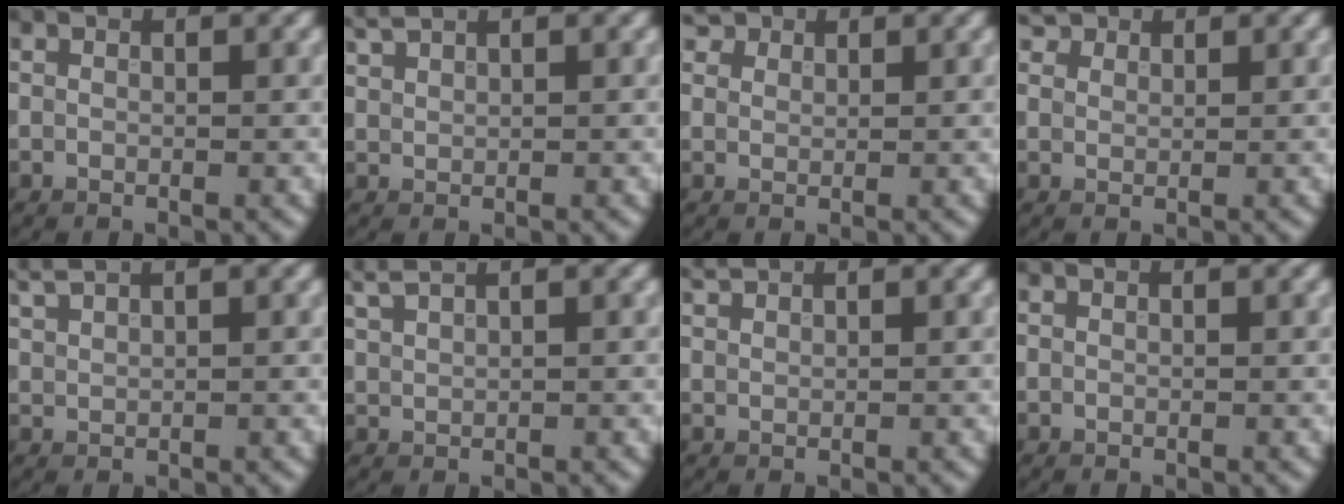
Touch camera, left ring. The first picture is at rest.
{"total": 1.6, "force": [1.5, 0.2, 0.5], "torque": [-0.014, 0.004, 0.038]}
{"total": 2.5, "force": [1.9, 1.4, 0.8], "torque": [-0.023, -0.001, 0.036]}
{"total": 2.5, "force": [1.9, 1.4, 0.8], "torque": [-0.024, -0.002, 0.038]}
{"total": 2.0, "force": [1.8, 0.2, 0.8], "torque": [-0.018, 0.008, 0.044]}
{"total": 2.4, "force": [2.1, 0.4, 1.1], "torque": [-0.022, 0.009, 0.046]}
{"total": 1.1, "force": [1.0, 0.1, 0.2], "torque": [-0.005, 0.002, 0.024]}
{"total": 0.0}